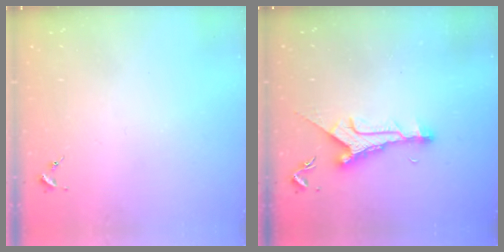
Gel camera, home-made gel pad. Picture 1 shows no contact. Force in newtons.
{"total": 9.6, "press": 9.6, "slide": 0.5}